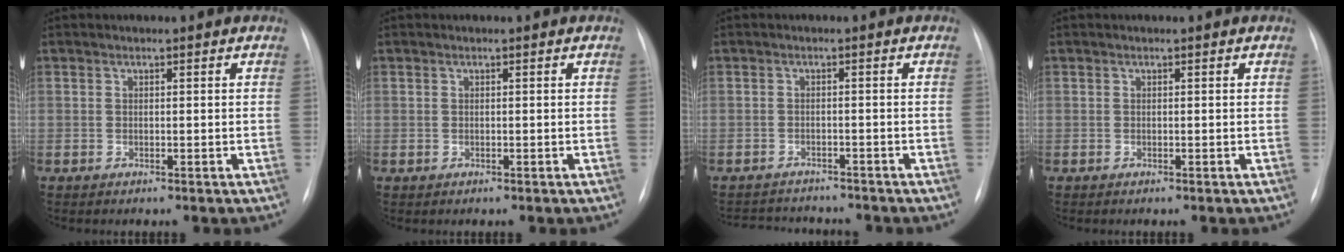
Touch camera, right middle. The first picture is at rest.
{"total": 0.0}
{"total": 6.6, "force": [-6.4, 1.4, 1.0], "torque": [-0.013, 0.006, -0.088]}
{"total": 0.0}